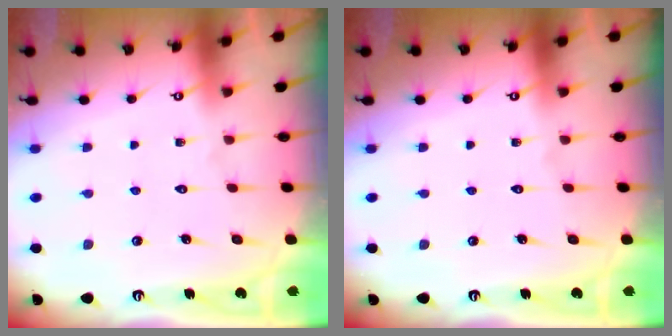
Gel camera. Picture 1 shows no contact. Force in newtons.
{"total": 0.0}